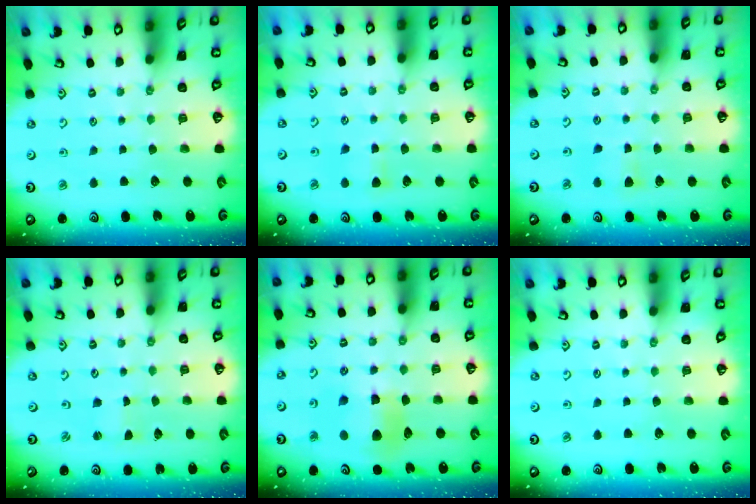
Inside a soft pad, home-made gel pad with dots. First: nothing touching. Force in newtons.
{"total": 5.2, "press": 5.2, "slide": 0.8}
{"total": 6.3, "press": 6.3, "slide": 0.7}
{"total": 0.0}
{"total": 10.7, "press": 10.6, "slide": 1.5}
{"total": 0.0}